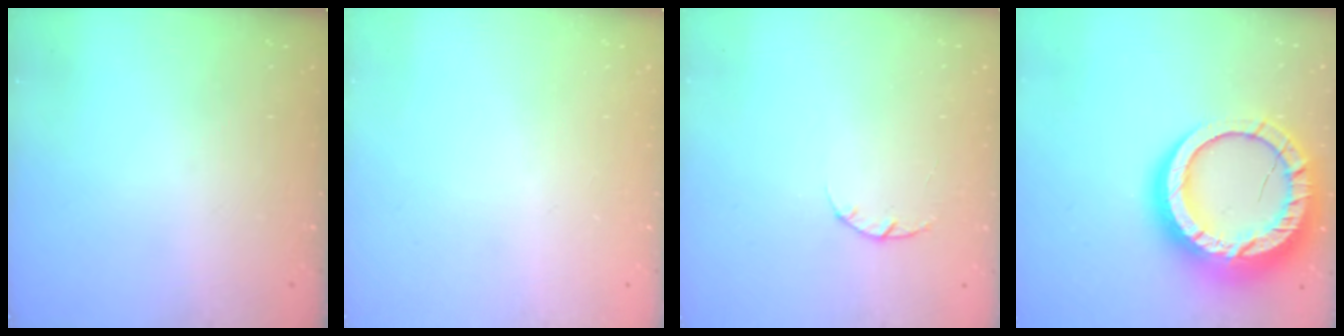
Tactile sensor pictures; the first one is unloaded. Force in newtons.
{"total": 0.0}
{"total": 2.0, "press": 1.9, "slide": 0.4}
{"total": 25.5, "press": 25.4, "slide": 2.4}